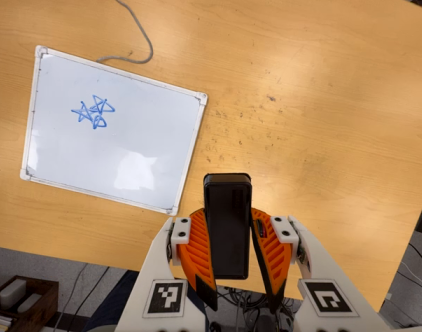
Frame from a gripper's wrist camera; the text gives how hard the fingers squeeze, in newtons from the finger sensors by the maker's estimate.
{"total": 10.1, "left": 8.0, "right": 12.1}